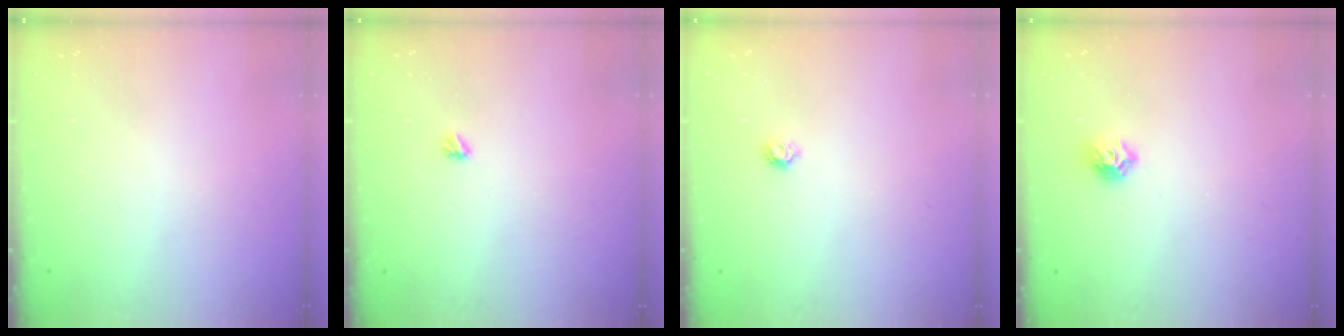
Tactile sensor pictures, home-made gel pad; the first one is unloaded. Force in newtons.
{"total": 2.9, "press": 2.9, "slide": 0.5}
{"total": 3.9, "press": 3.8, "slide": 0.7}
{"total": 6.5, "press": 6.5, "slide": 0.9}